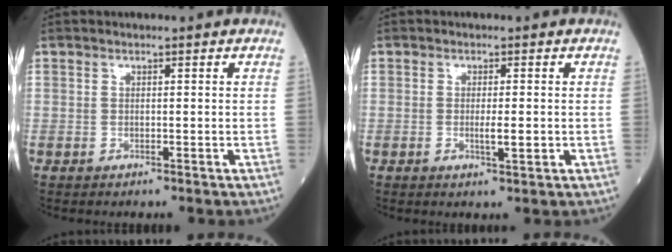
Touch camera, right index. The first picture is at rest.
{"total": 3.0, "force": [-0.5, 0.7, 2.8], "torque": [-0.054, -0.003, -0.004]}